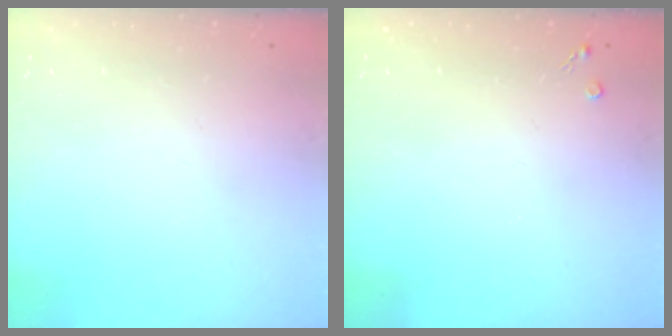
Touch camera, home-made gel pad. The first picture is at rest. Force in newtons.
{"total": 2.1, "press": 2.1, "slide": 0.4}